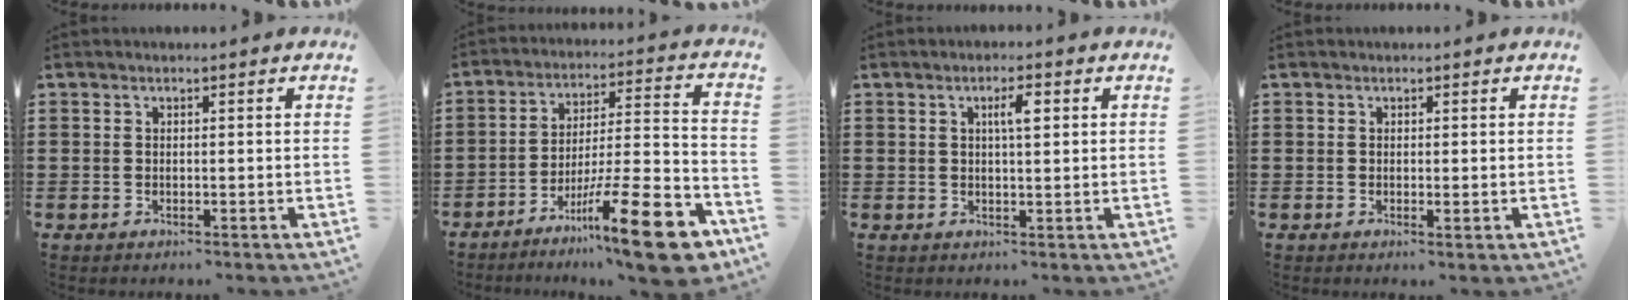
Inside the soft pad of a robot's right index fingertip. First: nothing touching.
{"total": 17.8, "force": [-10.8, 2.9, 13.9], "torque": [-0.186, 0.047, -0.175]}
{"total": 3.4, "force": [1.0, 0.9, 3.1], "torque": [-0.055, 0.006, 0.011]}
{"total": 0.5, "force": [0.1, 0.1, 0.5], "torque": [-0.010, 0.000, 0.001]}